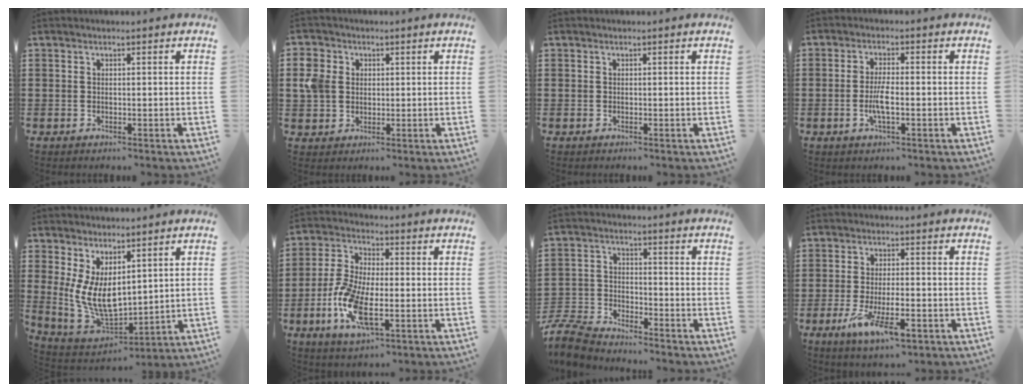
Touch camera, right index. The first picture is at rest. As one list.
[{"total": 5.2, "force": [0.8, 4.4, 2.6], "torque": [-0.085, 0.009, 0.009]}, {"total": 0.0}, {"total": 4.0, "force": [-1.1, 0.8, 3.8], "torque": [-0.087, -0.006, -0.027]}, {"total": 7.6, "force": [1.9, 4.3, 5.9], "torque": [-0.147, -0.015, 0.037]}, {"total": 10.2, "force": [-3.2, 4.2, 8.8], "torque": [-0.211, -0.015, -0.065]}, {"total": 6.7, "force": [-6.5, 1.2, 1.3], "torque": [-0.050, 0.002, -0.133]}, {"total": 7.7, "force": [-3.6, 2.1, 6.4], "torque": [-0.133, -0.011, -0.066]}]